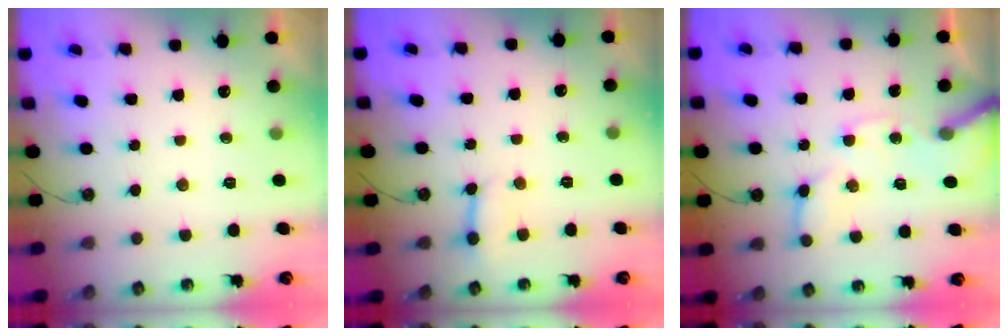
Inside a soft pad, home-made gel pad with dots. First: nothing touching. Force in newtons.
{"total": 5.6, "press": 5.5, "slide": 0.7}
{"total": 12.5, "press": 12.3, "slide": 2.0}